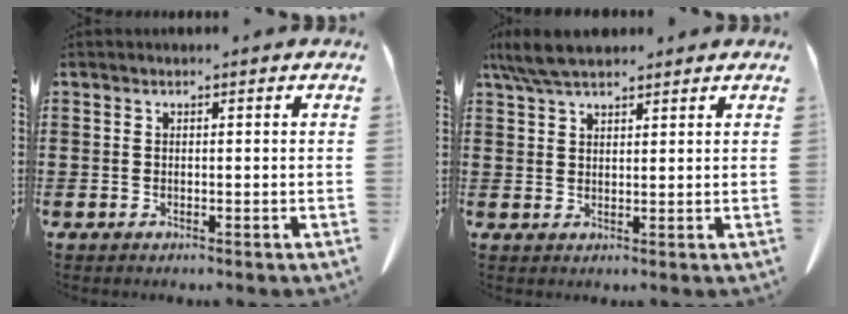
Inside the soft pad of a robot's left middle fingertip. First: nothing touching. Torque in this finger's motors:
{"motor_torque": [0.58, -0.37, 0.15, 0.07]}